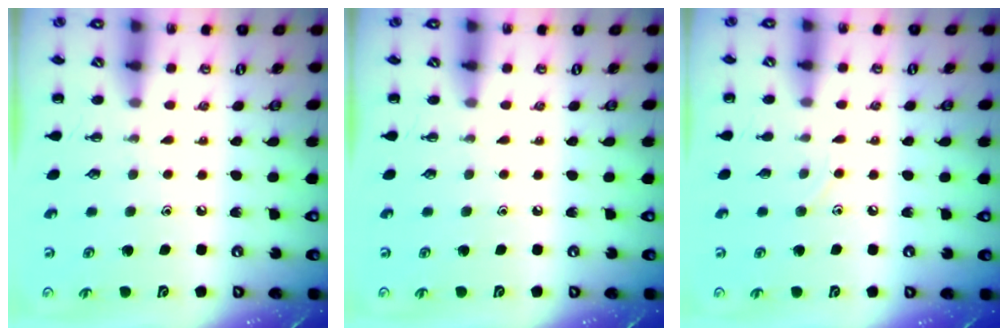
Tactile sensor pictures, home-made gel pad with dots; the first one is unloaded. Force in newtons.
{"total": 0.0}
{"total": 3.1, "press": 3.0, "slide": 1.0}